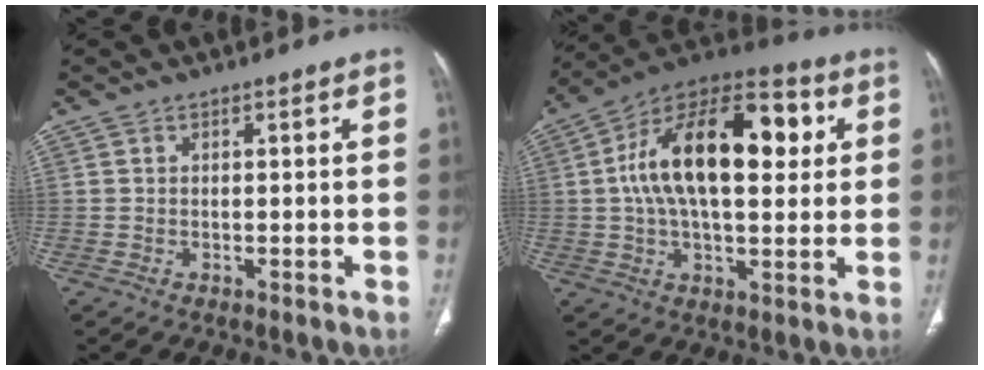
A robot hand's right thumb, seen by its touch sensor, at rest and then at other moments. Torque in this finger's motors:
{"motor_torque": [2.36, 2.65, 1.81, -0.26, 0.41]}